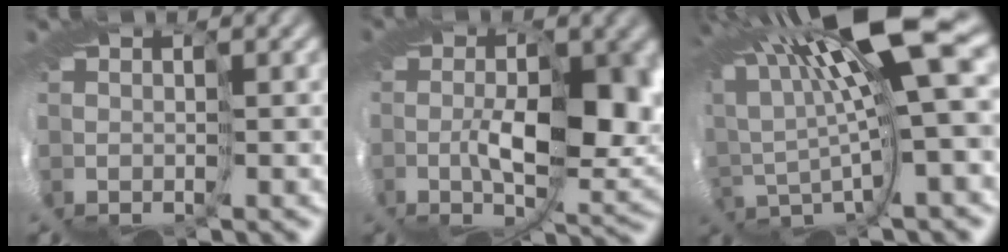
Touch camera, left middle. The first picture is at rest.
{"total": 5.7, "force": [0.2, 1.9, 5.4], "torque": [-0.116, -0.015, 0.002]}
{"total": 9.8, "force": [5.2, -0.4, 8.3], "torque": [-0.154, 0.012, 0.087]}